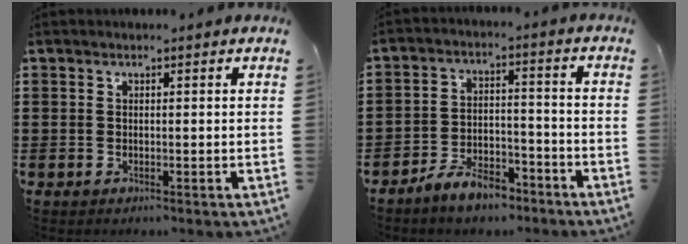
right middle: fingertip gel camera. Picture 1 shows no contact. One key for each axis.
{"total": 6.4, "fx": -5.8, "fy": 1.8, "fz": 2.1, "tx": -0.043, "ty": 0.011, "tz": -0.113}